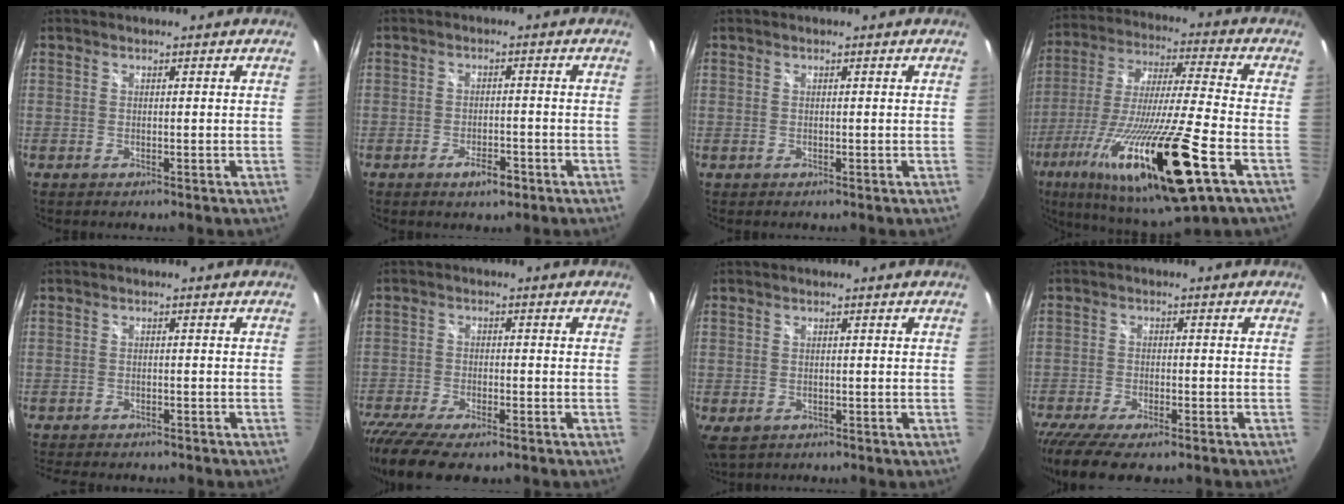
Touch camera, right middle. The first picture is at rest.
{"total": 3.9, "force": [-2.4, 1.6, 2.5], "torque": [-0.050, -0.003, -0.037]}
{"total": 0.0}
{"total": 27.7, "force": [-12.6, 2.7, 24.5], "torque": [-0.463, -0.079, -0.220]}
{"total": 6.8, "force": [-5.9, 1.8, 2.7], "torque": [-0.062, -0.019, -0.088]}
{"total": 13.4, "force": [-10.1, 3.9, 7.9], "torque": [-0.184, -0.062, -0.174]}
{"total": 4.6, "force": [-2.1, 3.0, 2.8], "torque": [-0.056, -0.019, -0.032]}
{"total": 11.3, "force": [-8.8, 3.2, 6.5], "torque": [-0.152, -0.047, -0.149]}